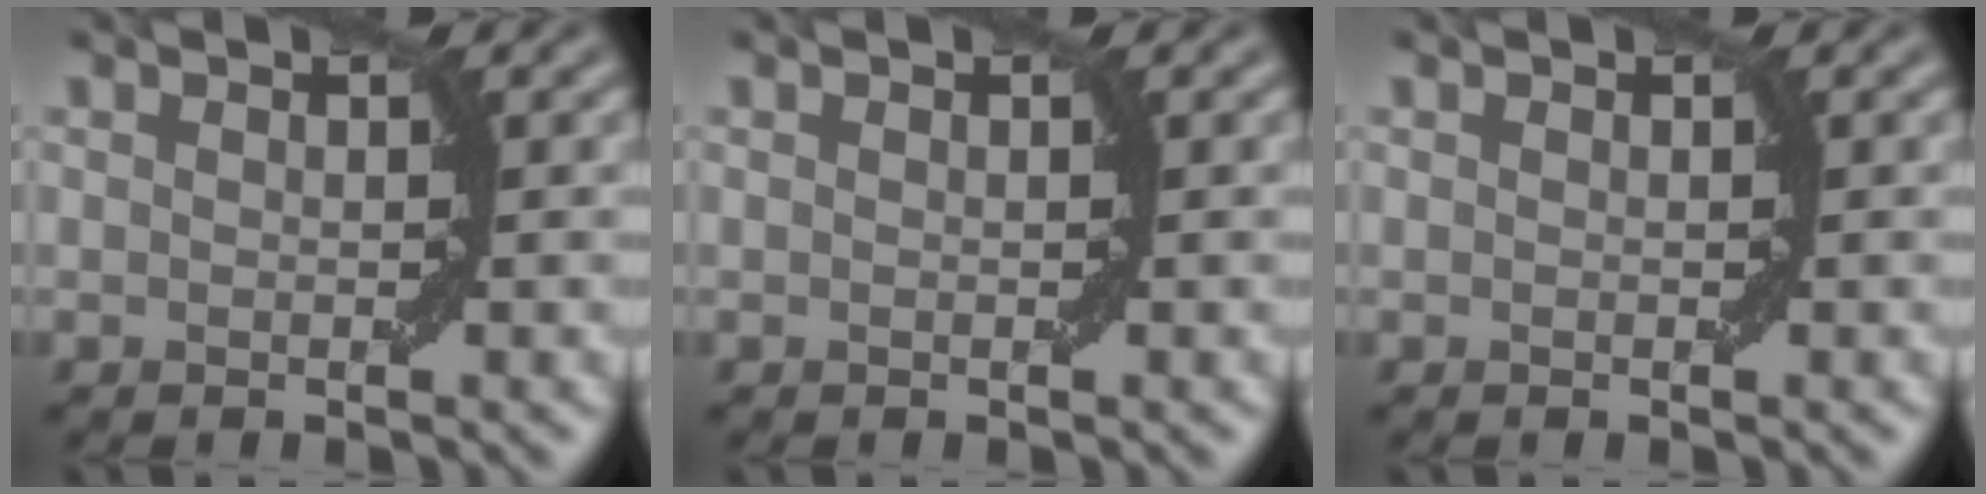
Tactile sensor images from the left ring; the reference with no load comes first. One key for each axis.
{"total": 0.0}
{"total": 0.0}